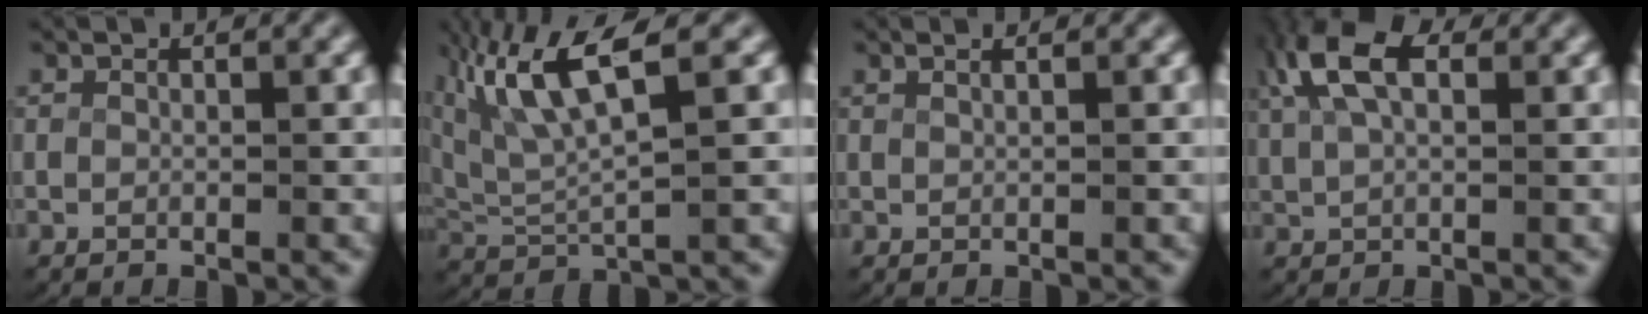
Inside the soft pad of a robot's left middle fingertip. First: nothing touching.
{"total": 6.8, "force": [3.0, 2.9, 5.3], "torque": [-0.130, 0.003, 0.058]}
{"total": 0.7, "force": [0.4, -0.3, 0.4], "torque": [-0.007, -0.002, 0.011]}
{"total": 6.6, "force": [2.8, 3.7, 4.7], "torque": [-0.107, 0.007, 0.046]}